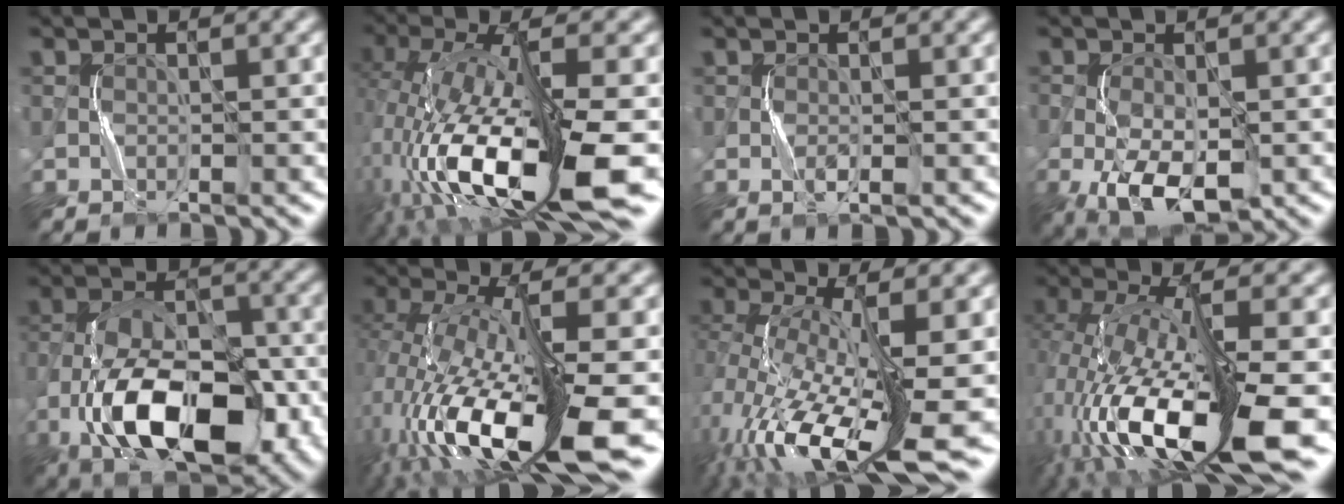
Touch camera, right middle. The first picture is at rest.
{"total": 14.3, "force": [-6.1, 4.6, 12.1], "torque": [-0.249, -0.016, -0.100]}
{"total": 0.7, "force": [-0.2, 0.0, 0.6], "torque": [-0.017, 0.002, -0.004]}
{"total": 6.5, "force": [-2.5, 3.4, 5.0], "torque": [-0.117, -0.016, -0.038]}
{"total": 12.5, "force": [-5.6, 6.5, 9.0], "torque": [-0.160, -0.004, -0.095]}
{"total": 13.6, "force": [-5.5, 3.9, 11.7], "torque": [-0.239, -0.008, -0.088]}
{"total": 12.7, "force": [-4.0, 3.9, 11.4], "torque": [-0.223, -0.007, -0.061]}
{"total": 14.3, "force": [-6.2, 4.3, 12.1], "torque": [-0.249, -0.008, -0.101]}